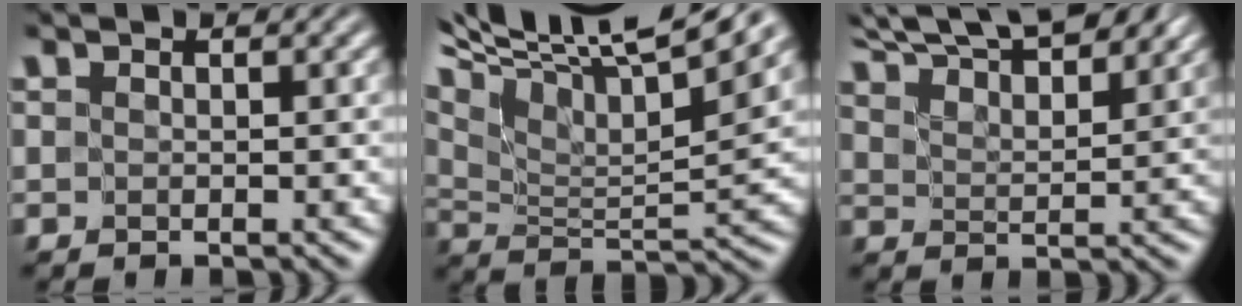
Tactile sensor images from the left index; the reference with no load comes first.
{"total": 13.5, "force": [8.4, 4.0, 9.8], "torque": [-0.191, 0.029, 0.140]}
{"total": 10.4, "force": [8.7, 2.6, 5.0], "torque": [-0.097, 0.020, 0.108]}